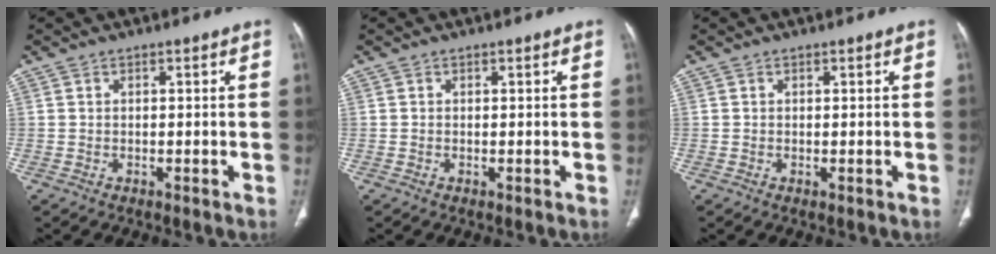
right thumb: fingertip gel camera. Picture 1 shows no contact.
{"total": 0.0}
{"total": 0.0}